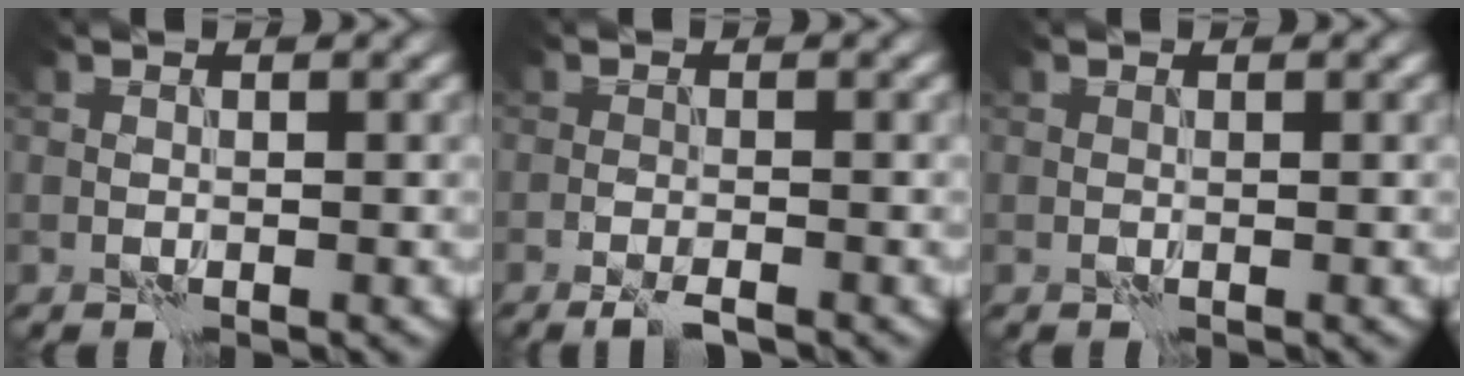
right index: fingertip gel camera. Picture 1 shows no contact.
{"total": 2.1, "force": [-1.6, 0.2, 1.3], "torque": [-0.027, -0.001, -0.032]}
{"total": 0.0}